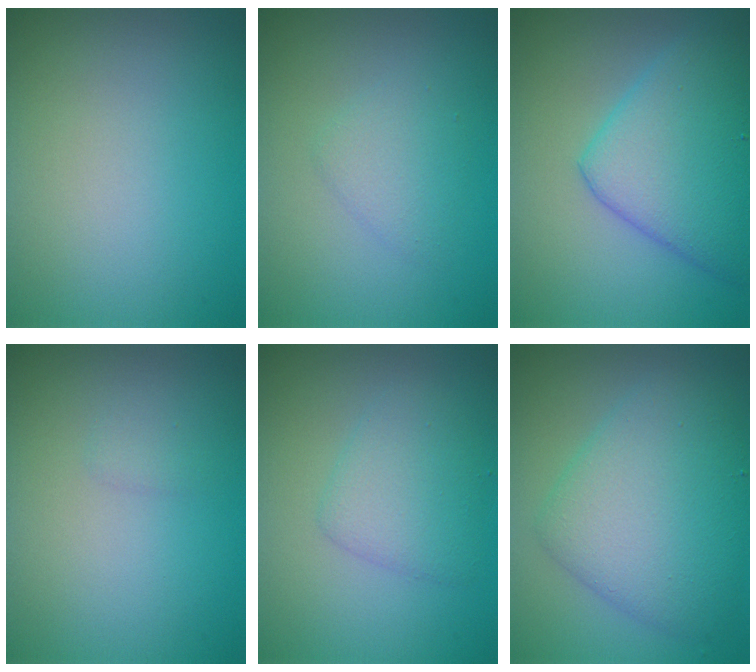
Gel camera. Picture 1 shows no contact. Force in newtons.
{"total": 1.9, "press": 1.9, "slide": 0.2}
{"total": 7.2, "press": 7.2, "slide": 0.3}
{"total": 0.7, "press": 0.7, "slide": 0.1}
{"total": 2.9, "press": 2.9, "slide": 0.1}
{"total": 7.1, "press": 7.1, "slide": 0.0}